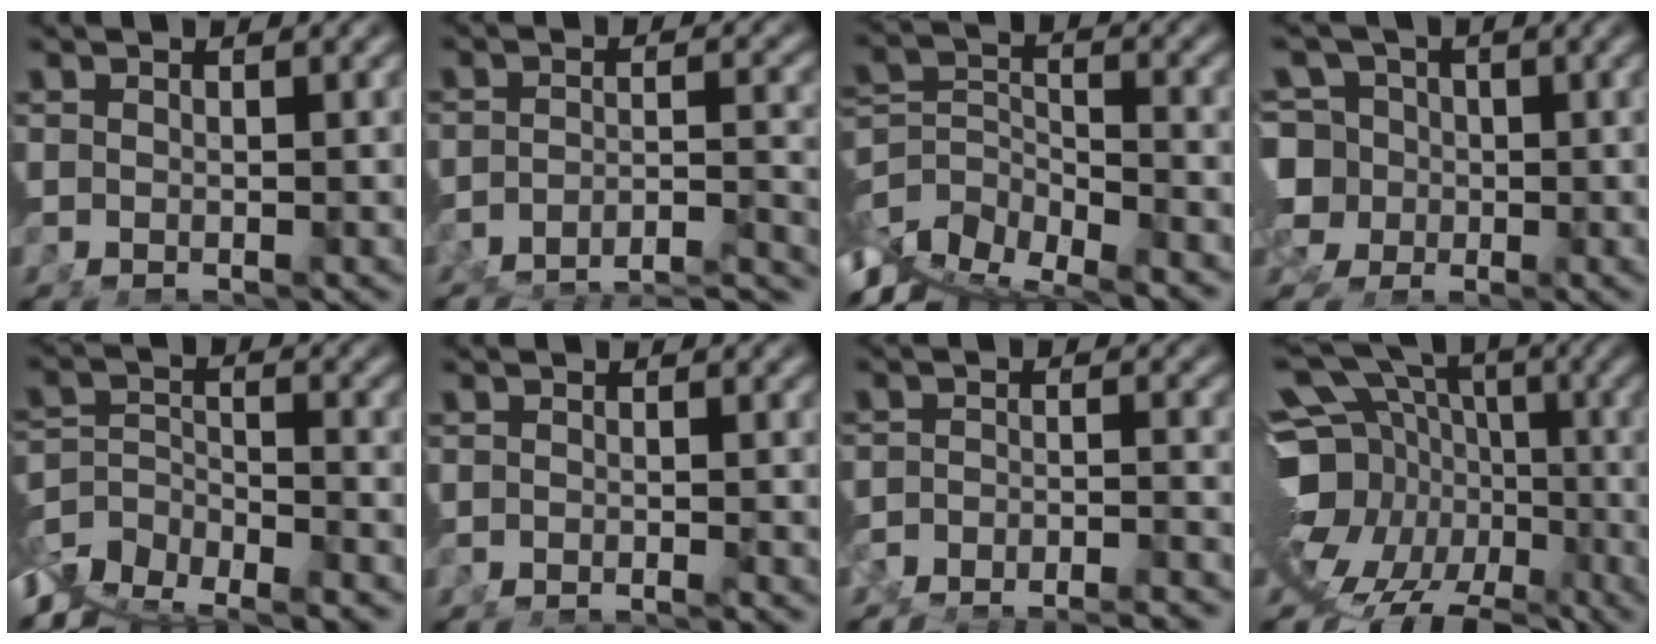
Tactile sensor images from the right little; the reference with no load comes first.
{"total": 11.9, "force": [-10.6, 4.3, 3.4], "torque": [-0.035, -0.030, -0.159]}
{"total": 9.9, "force": [-5.1, 6.1, 5.9], "torque": [-0.124, -0.069, -0.056]}
{"total": 11.5, "force": [-1.9, 10.6, 4.1], "torque": [-0.103, -0.045, -0.031]}
{"total": 8.9, "force": [-5.1, 5.4, 4.9], "torque": [-0.099, -0.052, -0.070]}
{"total": 1.8, "force": [-1.7, -0.4, 0.3], "torque": [0.003, 0.003, -0.030]}
{"total": 8.7, "force": [-8.5, 1.6, 1.4], "torque": [0.003, -0.020, -0.130]}
{"total": 18.5, "force": [-3.8, 14.6, 10.7], "torque": [-0.195, -0.051, -0.050]}